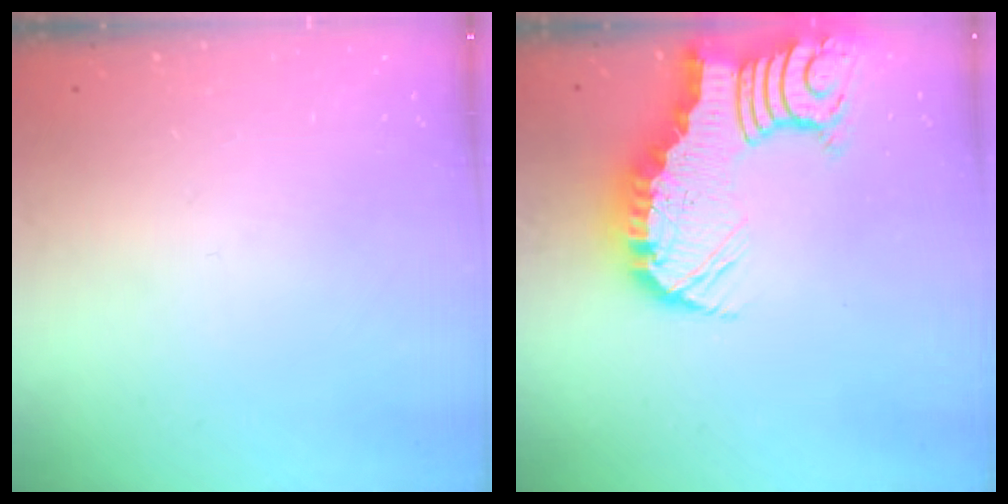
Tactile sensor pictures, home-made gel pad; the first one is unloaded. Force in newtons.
{"total": 8.1, "press": 8.1, "slide": 1.0}